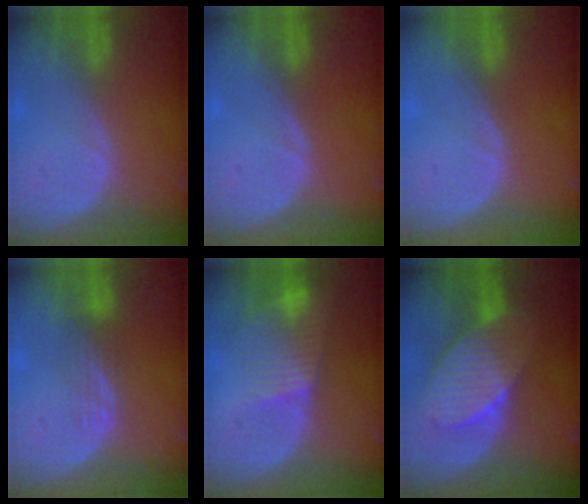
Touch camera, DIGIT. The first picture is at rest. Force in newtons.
{"total": 0.0}
{"total": 0.0}
{"total": 3.7, "press": 3.0, "slide": 2.2}
{"total": 8.0, "press": 6.8, "slide": 4.2}
{"total": 7.9, "press": 7.9, "slide": 0.1}